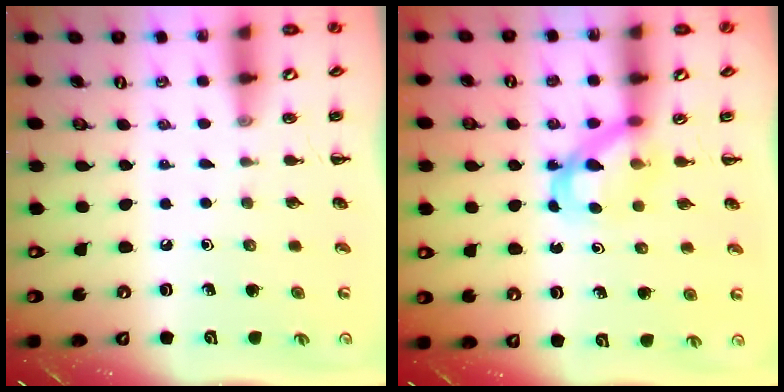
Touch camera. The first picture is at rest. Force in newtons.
{"total": 5.0, "press": 5.0, "slide": 0.7}